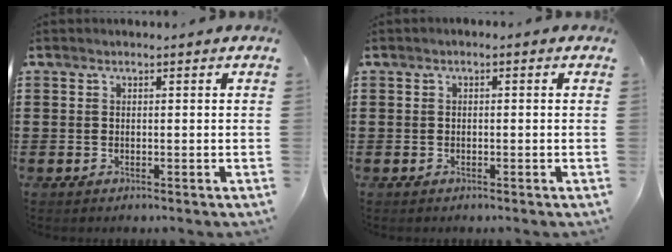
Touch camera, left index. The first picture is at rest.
{"total": 0.6, "force": [-0.4, 0.2, 0.4], "torque": [-0.009, -0.003, -0.008]}